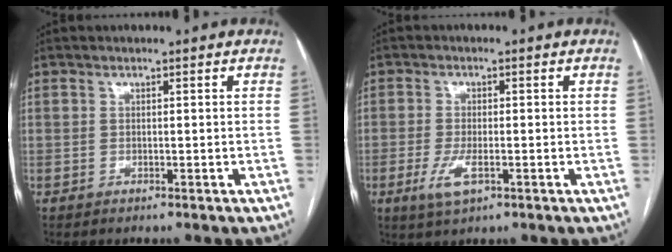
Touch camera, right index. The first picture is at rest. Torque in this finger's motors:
{"motor_torque": [0.07, 0.01, 0.14, 0.04]}